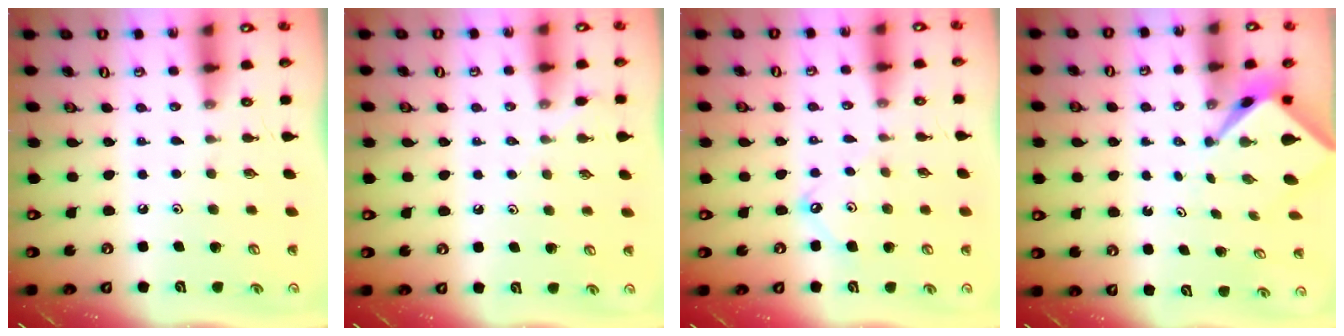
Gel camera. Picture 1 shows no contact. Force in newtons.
{"total": 4.3, "press": 4.2, "slide": 0.8}
{"total": 6.8, "press": 6.7, "slide": 0.8}
{"total": 2.6, "press": 2.6, "slide": 0.2}